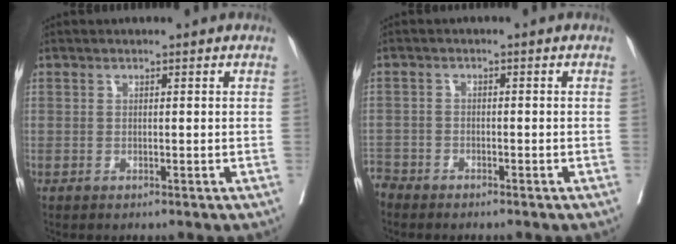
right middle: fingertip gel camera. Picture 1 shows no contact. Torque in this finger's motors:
{"motor_torque": [0.33, -0.36, 0.07, -0.07]}